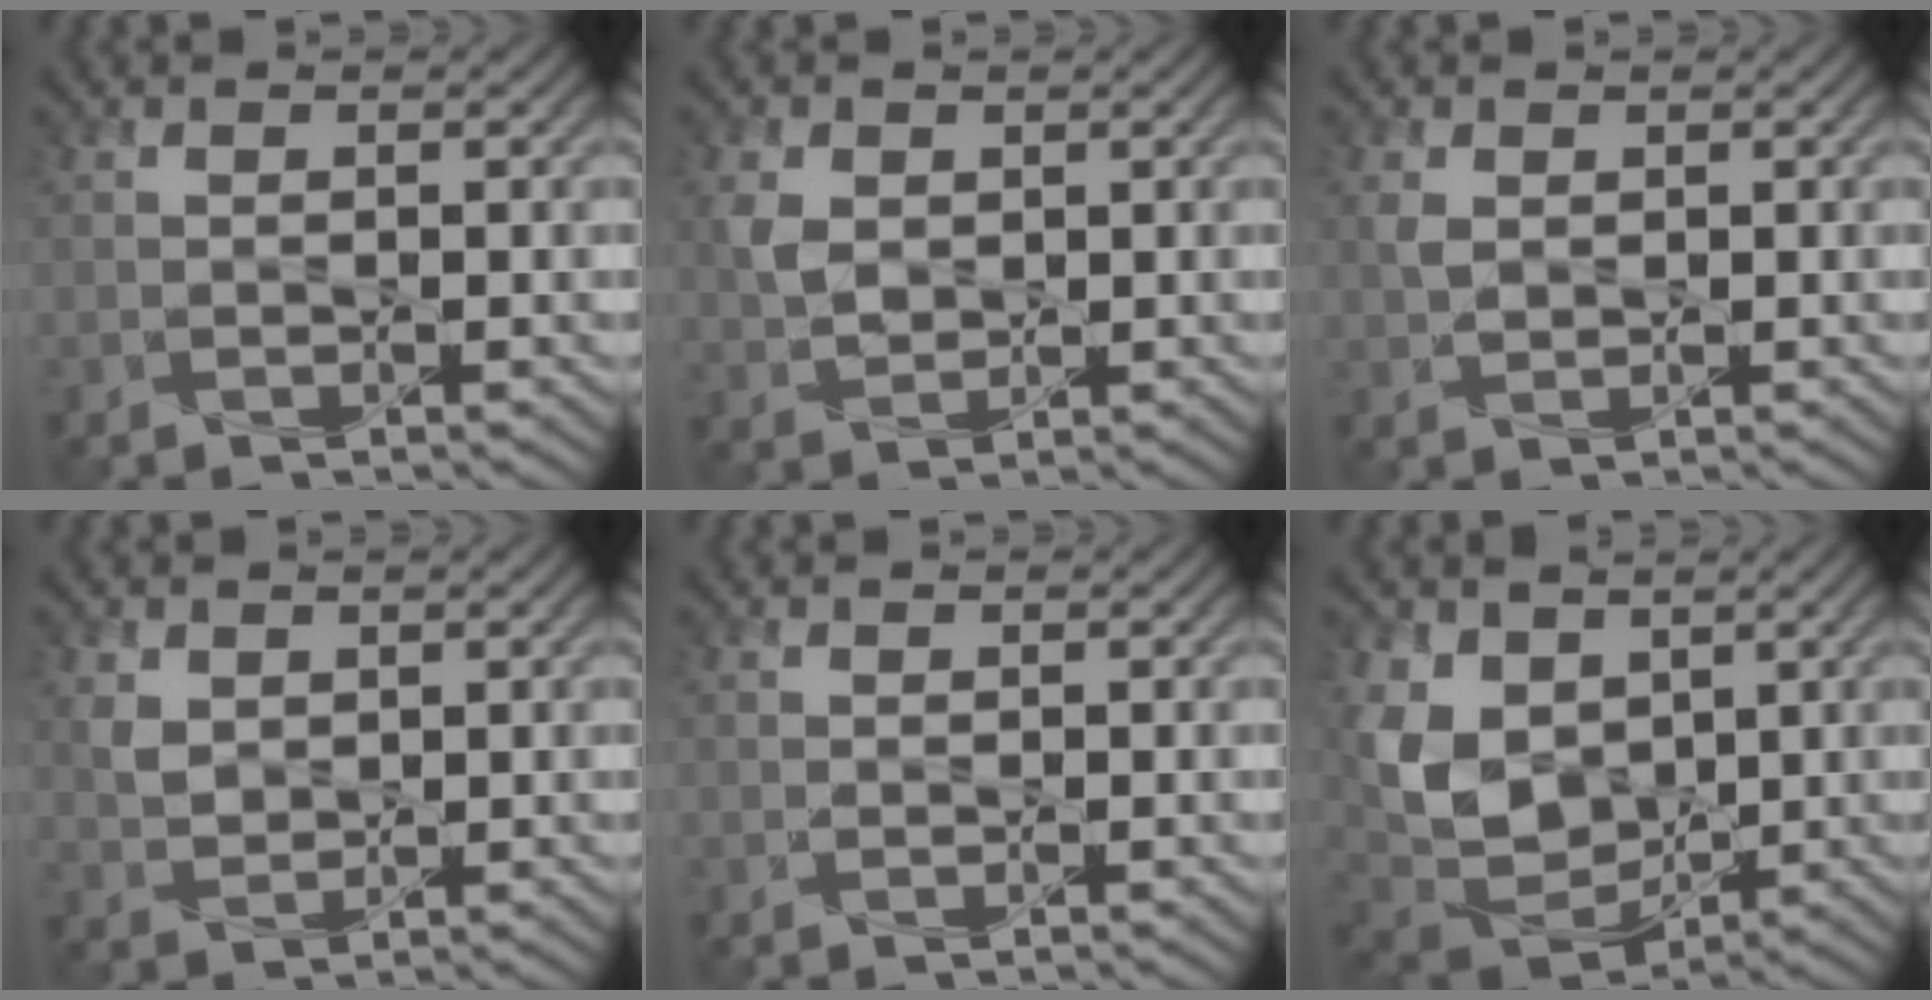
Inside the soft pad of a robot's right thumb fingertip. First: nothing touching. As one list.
[{"total": 3.6, "force": [0.9, 2.7, 2.2], "torque": [-0.060, 0.000, 0.018]}, {"total": 1.7, "force": [0.6, 1.2, 1.1], "torque": [-0.036, 0.000, 0.013]}, {"total": 2.7, "force": [1.2, 2.0, 1.3], "torque": [-0.039, -0.003, 0.027]}, {"total": 0.0}, {"total": 10.1, "force": [2.8, 7.3, 6.3], "torque": [-0.184, -0.006, 0.055]}]